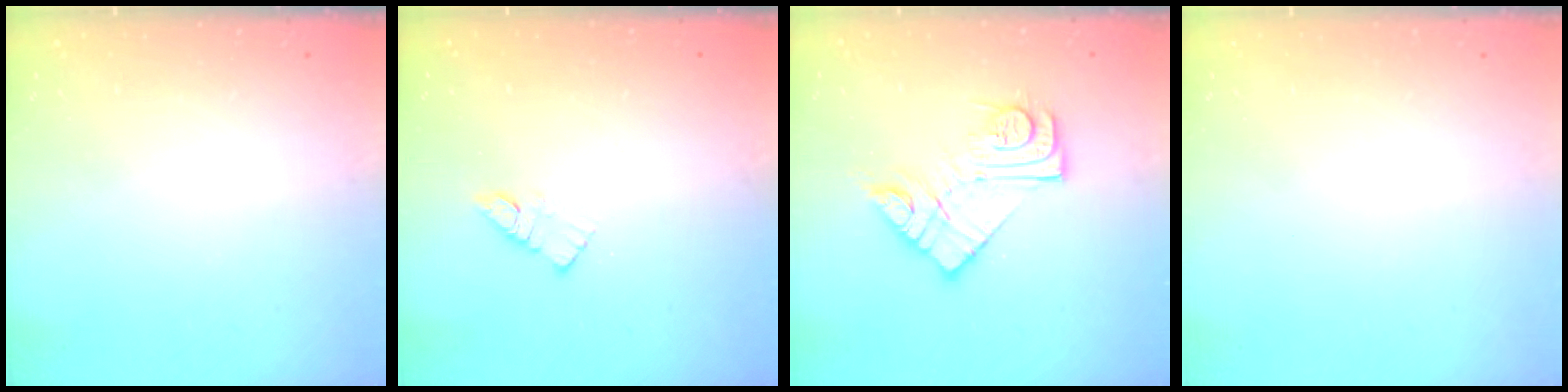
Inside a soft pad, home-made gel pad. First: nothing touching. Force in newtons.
{"total": 5.7, "press": 5.7, "slide": 0.2}
{"total": 13.6, "press": 13.6, "slide": 0.9}
{"total": 1.6, "press": 1.6, "slide": 0.1}